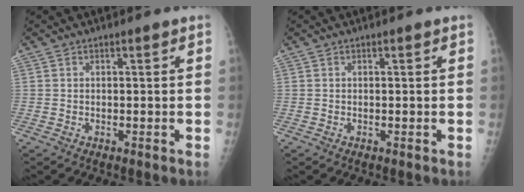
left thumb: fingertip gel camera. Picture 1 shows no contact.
{"total": 0.0}